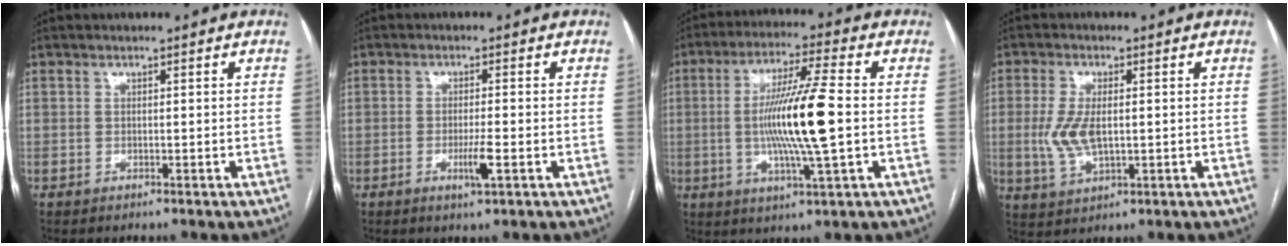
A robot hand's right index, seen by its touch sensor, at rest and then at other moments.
{"total": 3.5, "force": [-1.2, 0.0, 3.3], "torque": [-0.063, -0.008, -0.022]}
{"total": 13.4, "force": [-0.6, 0.2, 13.3], "torque": [-0.253, -0.004, -0.014]}
{"total": 6.6, "force": [0.0, 2.7, 6.0], "torque": [-0.139, -0.001, 0.004]}